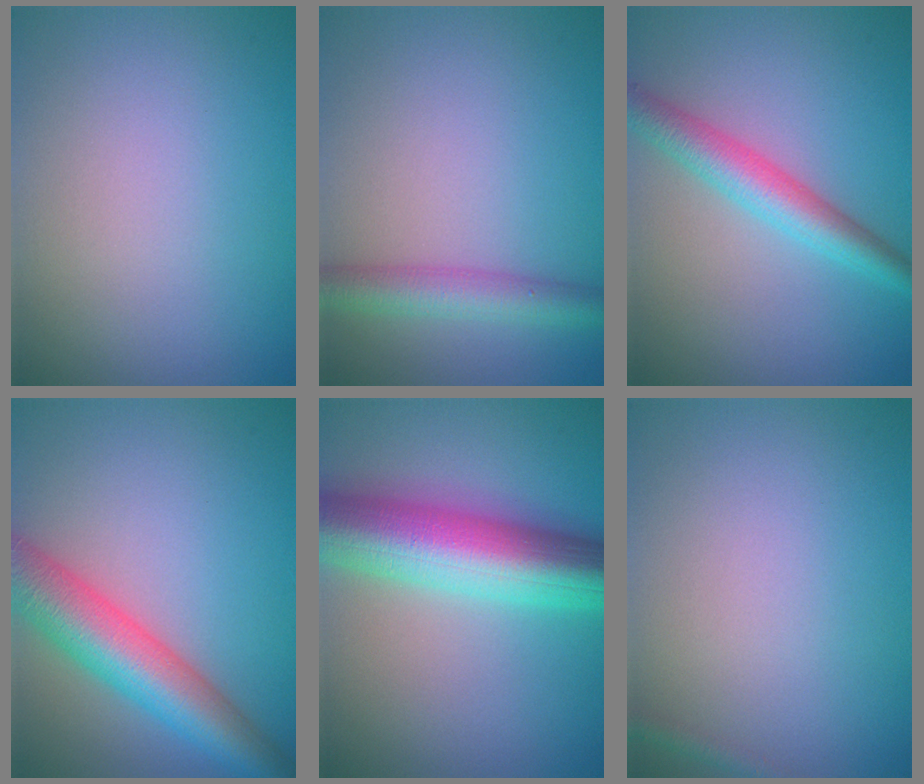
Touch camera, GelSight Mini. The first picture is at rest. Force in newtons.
{"total": 3.7, "press": 3.7, "slide": 0.1}
{"total": 4.2, "press": 4.2, "slide": 0.1}
{"total": 7.8, "press": 7.8, "slide": 0.3}
{"total": 11.2, "press": 11.2, "slide": 0.3}
{"total": 0.8, "press": 0.8, "slide": 0.1}